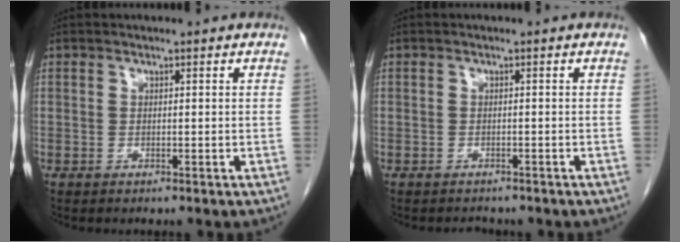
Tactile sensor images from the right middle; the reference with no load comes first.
{"total": 2.5, "force": [-2.2, 1.1, 0.4], "torque": [-0.009, -0.001, -0.027]}